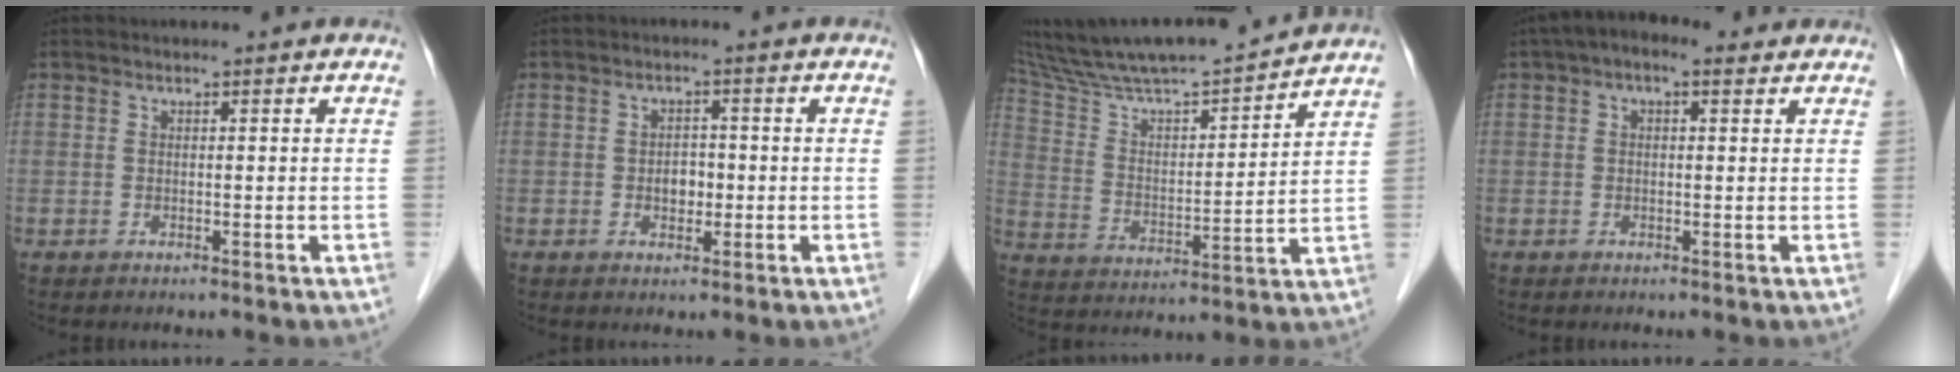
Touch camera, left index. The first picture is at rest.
{"total": 2.8, "force": [-0.5, 2.0, 1.9], "torque": [-0.028, 0.007, -0.005]}
{"total": 20.2, "force": [18.6, 0.7, 7.8], "torque": [-0.144, 0.007, 0.309]}
{"total": 4.5, "force": [2.5, 2.1, 3.1], "torque": [-0.059, 0.034, 0.034]}